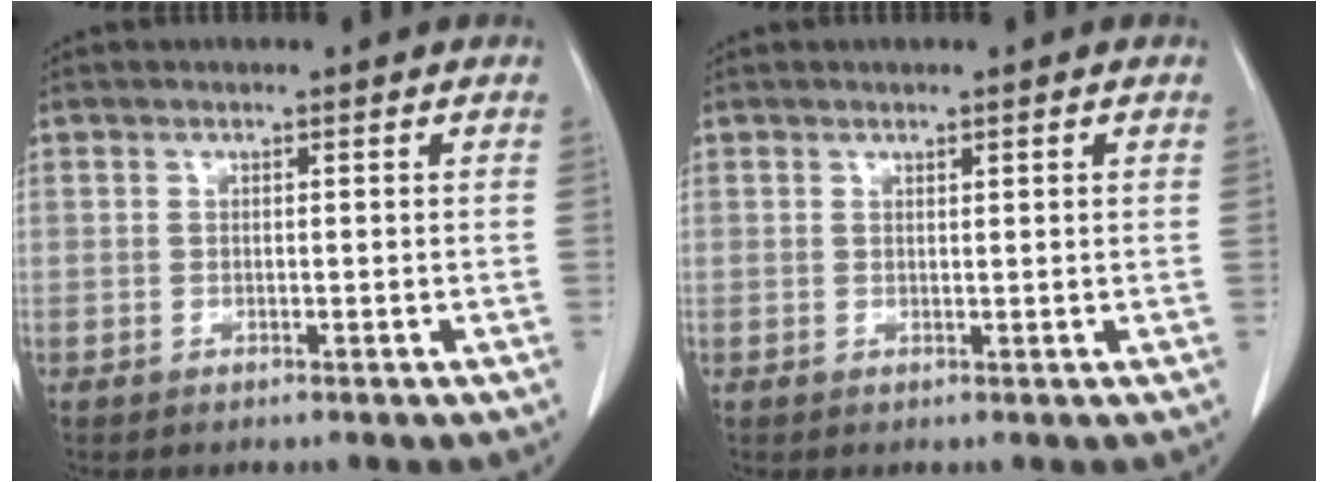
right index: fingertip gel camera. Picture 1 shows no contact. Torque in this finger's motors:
{"motor_torque": [-0.20, 0.11, 0.00, -0.01]}